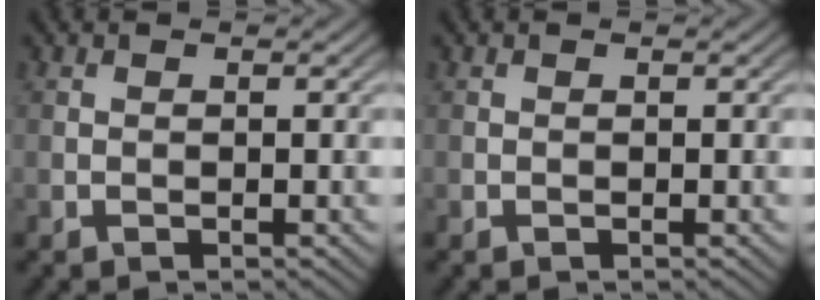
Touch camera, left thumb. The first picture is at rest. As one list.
[{"total": 0.0}]